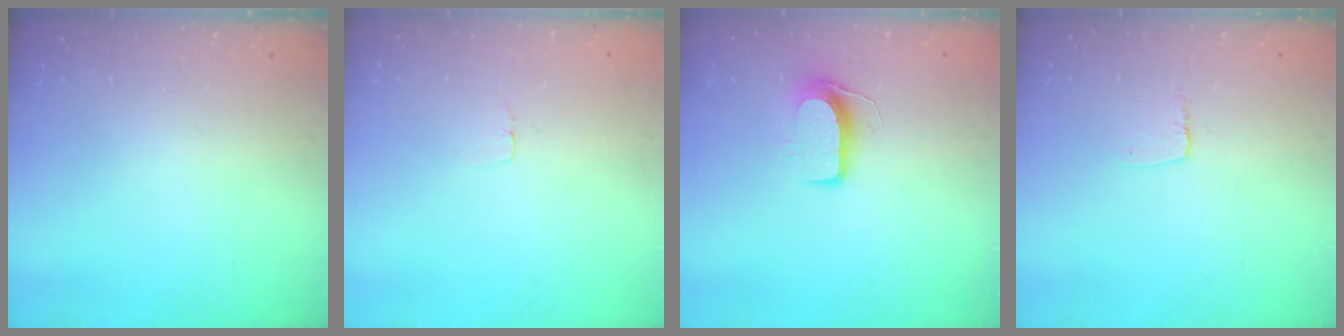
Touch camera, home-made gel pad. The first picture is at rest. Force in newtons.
{"total": 2.6, "press": 2.6, "slide": 0.1}
{"total": 8.7, "press": 8.7, "slide": 0.7}
{"total": 3.6, "press": 3.6, "slide": 0.3}